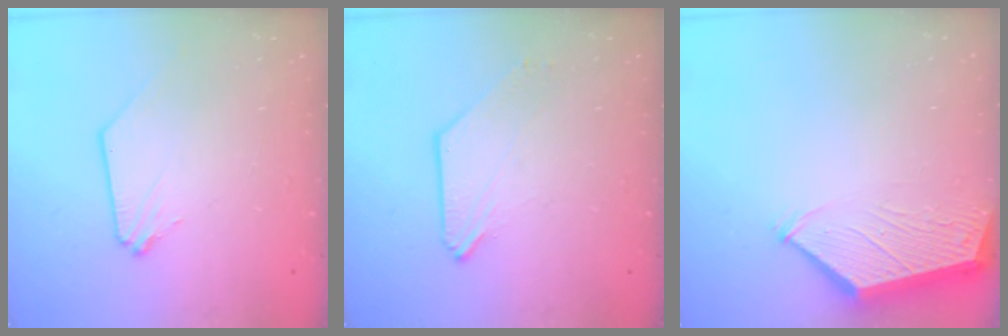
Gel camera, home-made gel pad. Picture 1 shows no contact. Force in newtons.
{"total": 0.8, "press": 0.7, "slide": 0.3}
{"total": 3.8, "press": 3.7, "slide": 0.6}